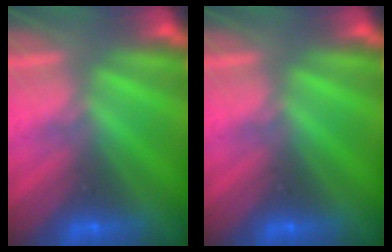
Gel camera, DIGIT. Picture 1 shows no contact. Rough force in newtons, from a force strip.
{"total": 0.0}